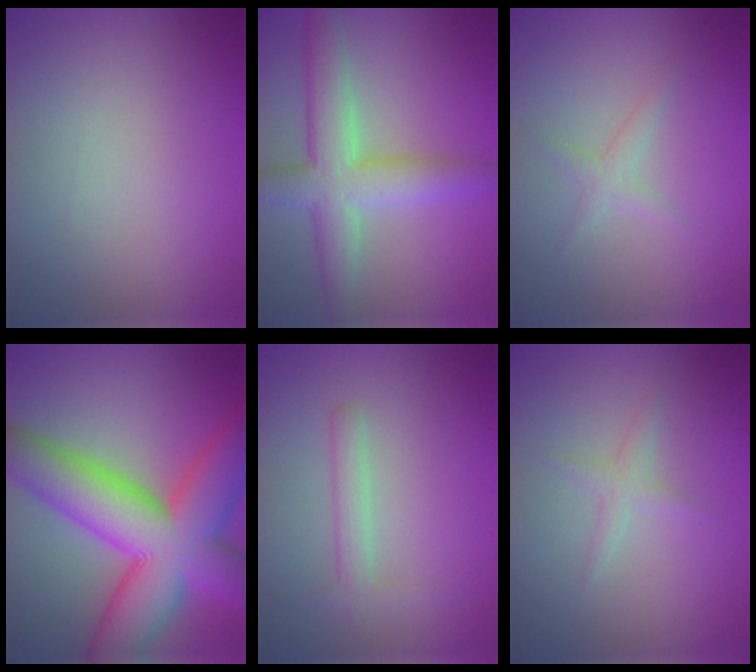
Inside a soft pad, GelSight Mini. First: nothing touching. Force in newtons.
{"total": 6.2, "press": 6.2, "slide": 0.2}
{"total": 1.3, "press": 1.3, "slide": 0.1}
{"total": 14.6, "press": 14.6, "slide": 0.3}
{"total": 1.8, "press": 1.8, "slide": 0.1}
{"total": 1.2, "press": 1.2, "slide": 0.0}